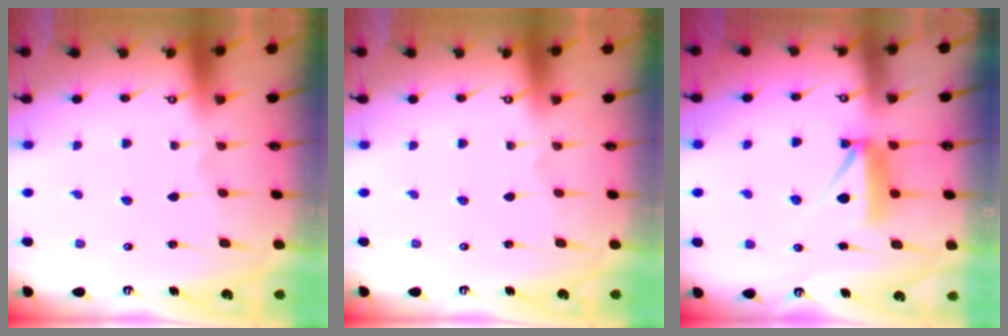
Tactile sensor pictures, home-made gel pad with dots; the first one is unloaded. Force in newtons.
{"total": 0.0}
{"total": 8.6, "press": 8.6, "slide": 0.1}